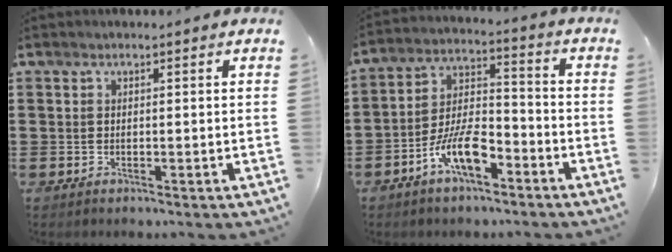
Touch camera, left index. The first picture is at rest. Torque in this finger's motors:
{"motor_torque": [0.79, 0.66, 0.57, 0.18]}